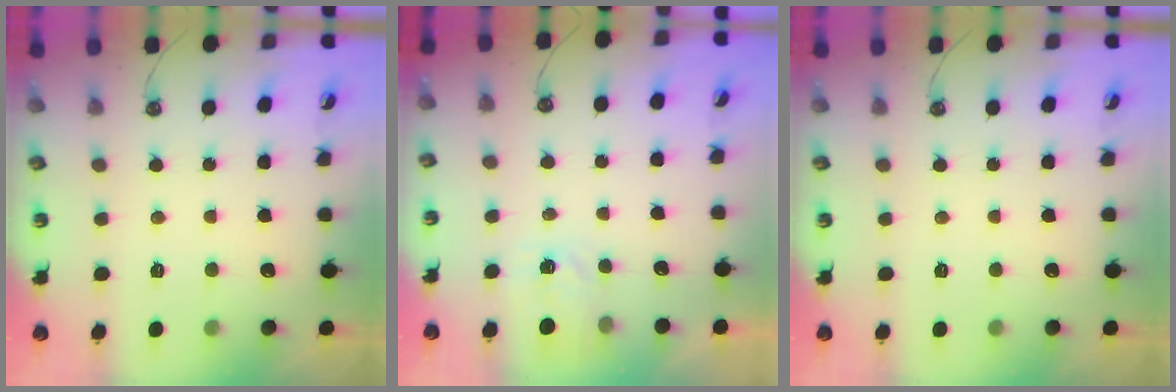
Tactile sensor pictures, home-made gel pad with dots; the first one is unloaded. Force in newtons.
{"total": 3.5, "press": 3.5, "slide": 0.4}
{"total": 0.0}